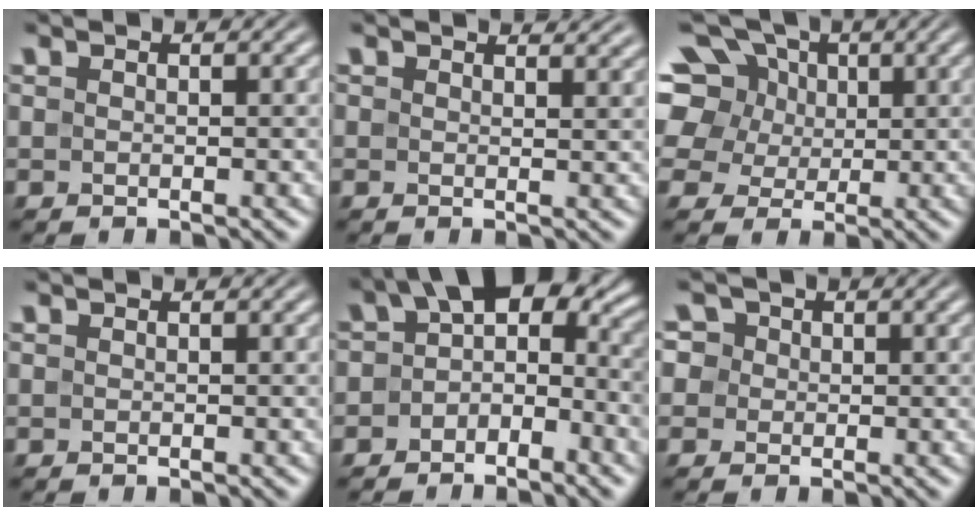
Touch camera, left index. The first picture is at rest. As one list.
[{"total": 1.8, "force": [1.8, 0.3, 0.4], "torque": [-0.001, 0.000, 0.022]}, {"total": 12.1, "force": [5.1, 9.1, 6.2], "torque": [-0.127, 0.036, 0.074]}, {"total": 0.0}, {"total": 7.1, "force": [0.8, 4.3, 5.6], "torque": [-0.063, 0.018, -0.006]}, {"total": 4.4, "force": [1.9, 3.6, 1.7], "torque": [-0.026, 0.019, 0.010]}]